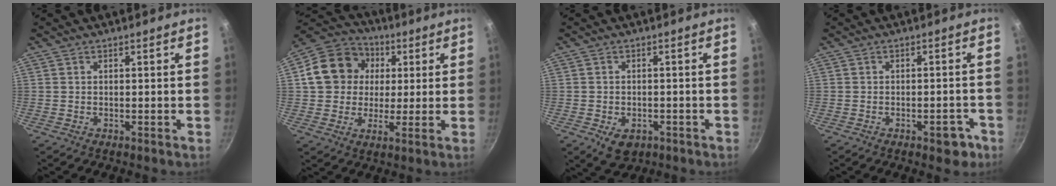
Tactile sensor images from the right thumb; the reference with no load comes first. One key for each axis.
{"total": 14.3, "fx": 3.2, "fy": 11.9, "fz": 7.1, "tx": -0.107, "ty": 0.013, "tz": 0.034}
{"total": 5.0, "fx": -1.9, "fy": 3.6, "fz": 3.0, "tx": -0.038, "ty": 0.006, "tz": -0.016}
{"total": 4.4, "fx": -2.3, "fy": 2.3, "fz": 3.0, "tx": -0.016, "ty": 0.025, "tz": -0.019}